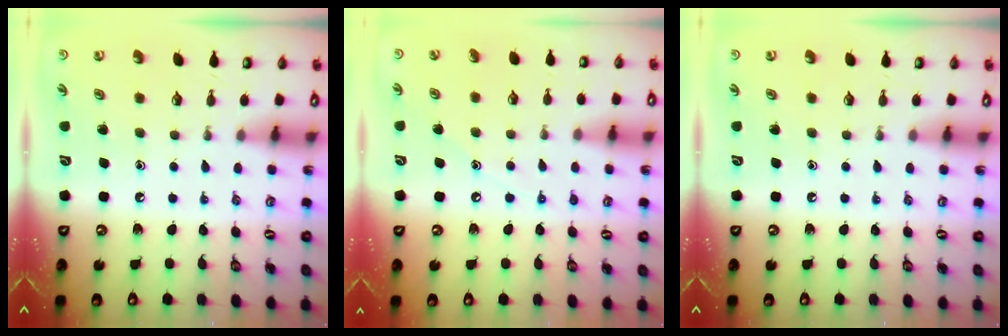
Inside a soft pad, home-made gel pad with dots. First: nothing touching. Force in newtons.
{"total": 6.0, "press": 6.0, "slide": 0.7}
{"total": 0.0}